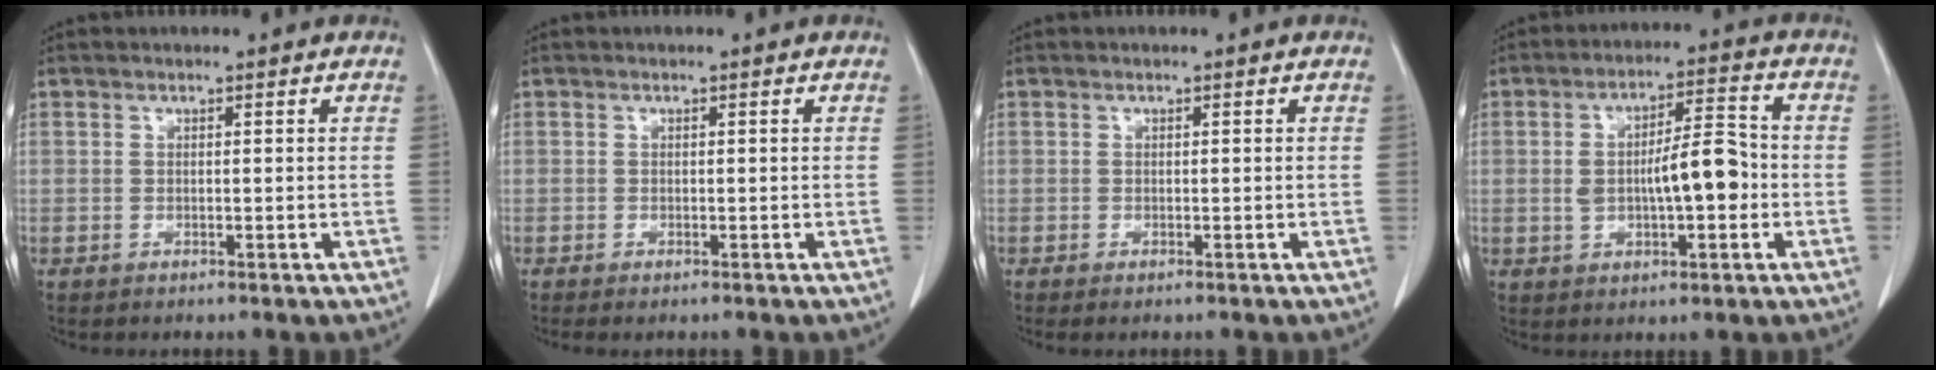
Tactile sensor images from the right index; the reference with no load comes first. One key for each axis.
{"total": 1.0, "fx": -0.7, "fy": 0.2, "fz": 0.7, "tx": -0.010, "ty": -0.002, "tz": -0.010}
{"total": 0.8, "fx": -0.4, "fy": 0.2, "fz": 0.6, "tx": -0.010, "ty": -0.002, "tz": -0.006}
{"total": 9.0, "fx": -0.9, "fy": 2.7, "fz": 8.6, "tx": -0.148, "ty": 0.020, "tz": -0.011}